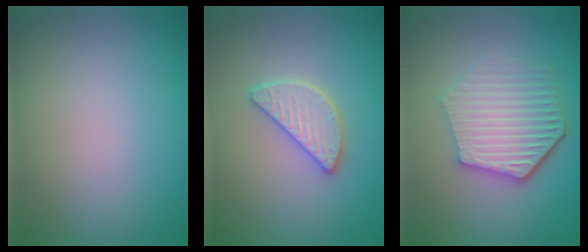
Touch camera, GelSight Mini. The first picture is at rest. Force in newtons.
{"total": 2.6, "press": 2.6, "slide": 0.2}
{"total": 5.7, "press": 4.4, "slide": 3.6}